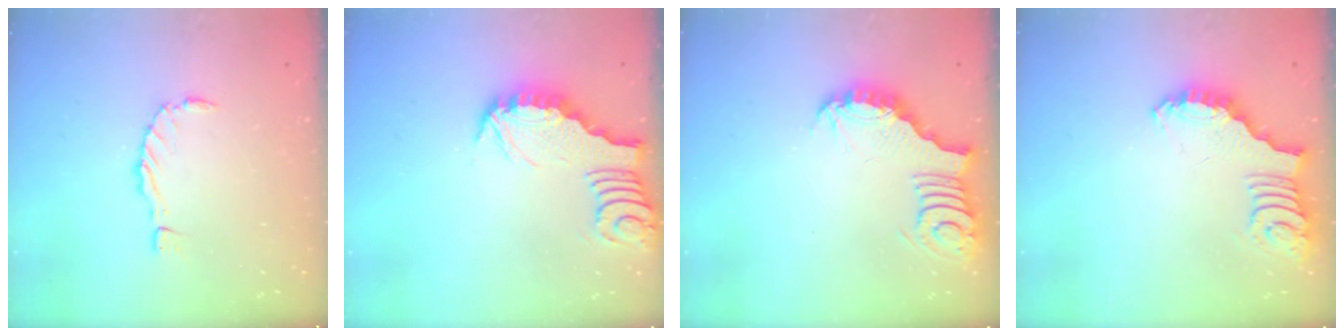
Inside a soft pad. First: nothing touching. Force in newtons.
{"total": 3.1, "press": 3.1, "slide": 0.2}
{"total": 3.8, "press": 3.8, "slide": 0.6}
{"total": 2.6, "press": 2.6, "slide": 0.5}